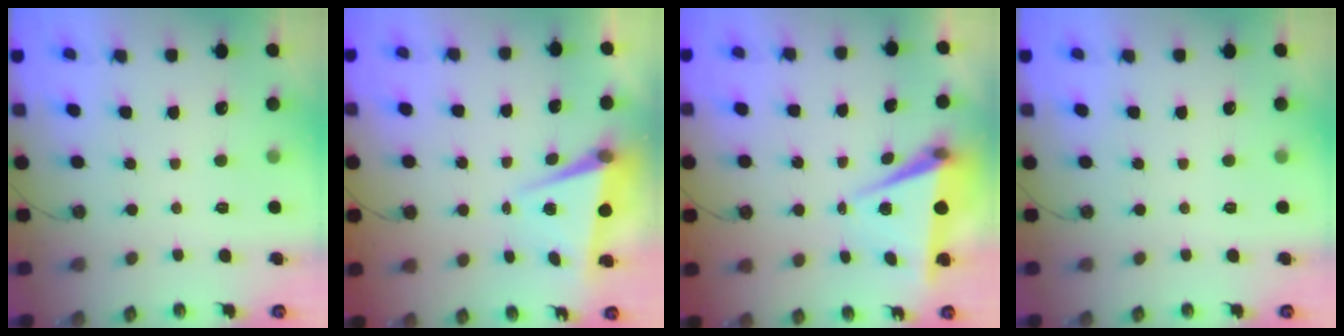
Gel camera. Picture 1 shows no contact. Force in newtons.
{"total": 6.4, "press": 6.1, "slide": 2.0}
{"total": 7.6, "press": 6.3, "slide": 4.2}
{"total": 0.0}